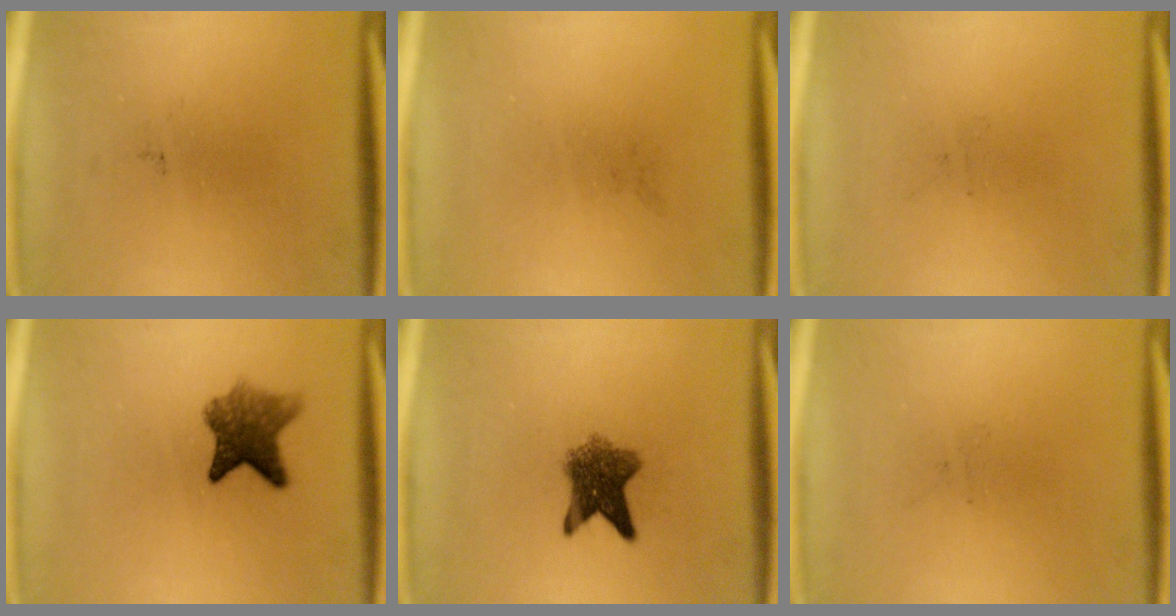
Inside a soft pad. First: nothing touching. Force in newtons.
{"total": 0.0}
{"total": 0.0}
{"total": 6.2}
{"total": 6.3}
{"total": 0.0}